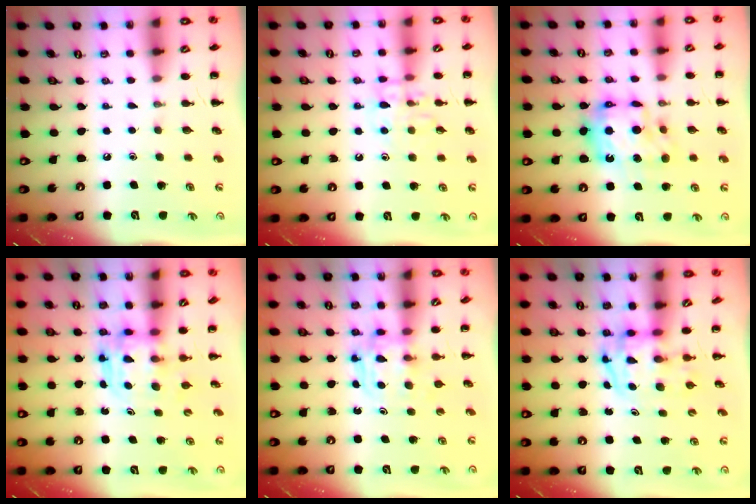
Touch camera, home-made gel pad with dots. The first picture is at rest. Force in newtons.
{"total": 9.8, "press": 9.8, "slide": 0.6}
{"total": 13.6, "press": 13.5, "slide": 1.5}
{"total": 3.8, "press": 3.8, "slide": 0.2}
{"total": 4.8, "press": 4.8, "slide": 0.6}
{"total": 3.8, "press": 3.7, "slide": 0.6}